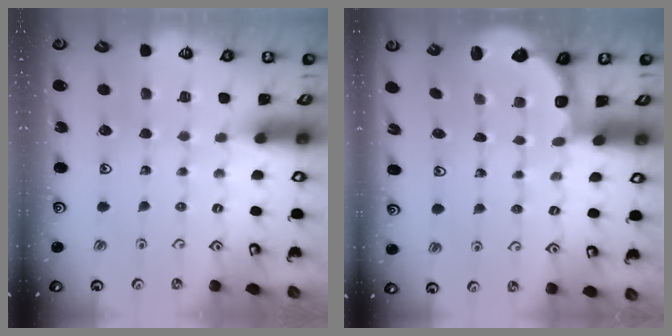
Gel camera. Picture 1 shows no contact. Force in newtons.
{"total": 2.7, "press": 1.9, "slide": 1.9}